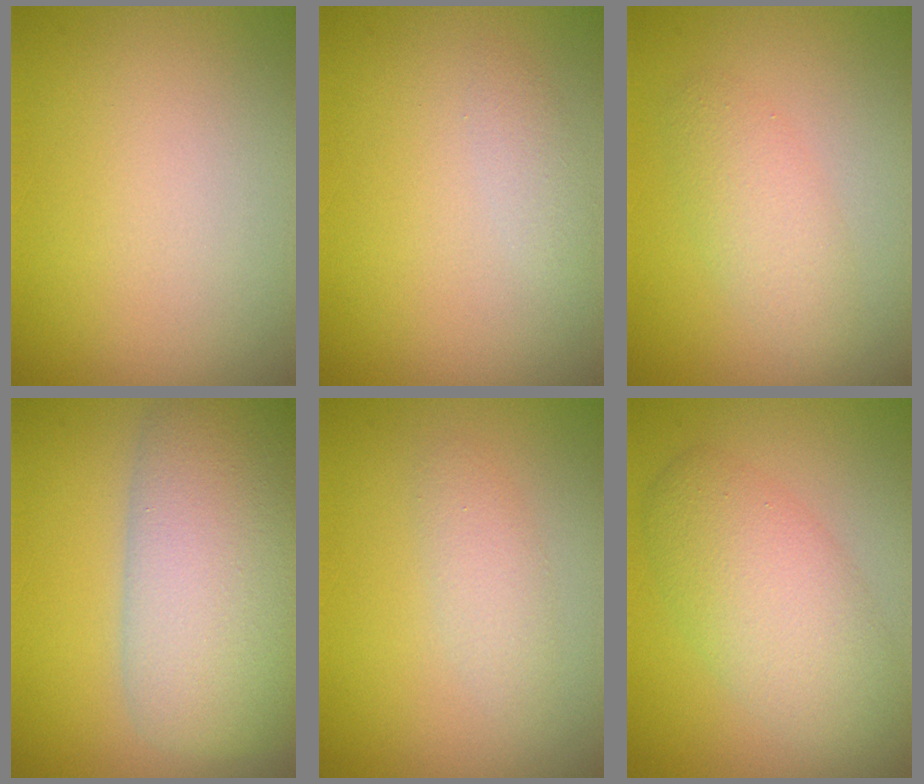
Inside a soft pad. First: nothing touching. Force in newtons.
{"total": 1.0, "press": 1.0, "slide": 0.0}
{"total": 2.5, "press": 2.5, "slide": 0.1}
{"total": 10.6, "press": 10.6, "slide": 0.5}
{"total": 1.6, "press": 1.6, "slide": 0.0}
{"total": 5.4, "press": 5.3, "slide": 0.4}